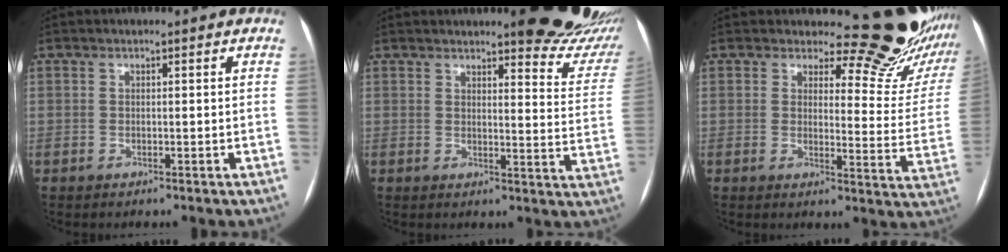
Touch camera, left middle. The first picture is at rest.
{"total": 15.5, "force": [13.6, 2.7, 6.8], "torque": [-0.056, -0.066, 0.138]}
{"total": 14.5, "force": [13.7, 2.8, 3.8], "torque": [-0.020, -0.112, 0.135]}